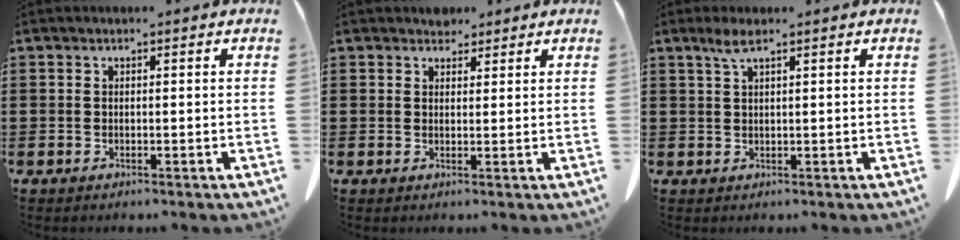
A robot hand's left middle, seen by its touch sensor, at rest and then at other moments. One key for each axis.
{"total": 2.1, "fx": 1.9, "fy": 0.9, "fz": 0.3, "tx": -0.002, "ty": 0.000, "tz": 0.036}
{"total": 2.7, "fx": 1.6, "fy": 0.4, "fz": 2.1, "tx": -0.046, "ty": 0.002, "tz": 0.028}